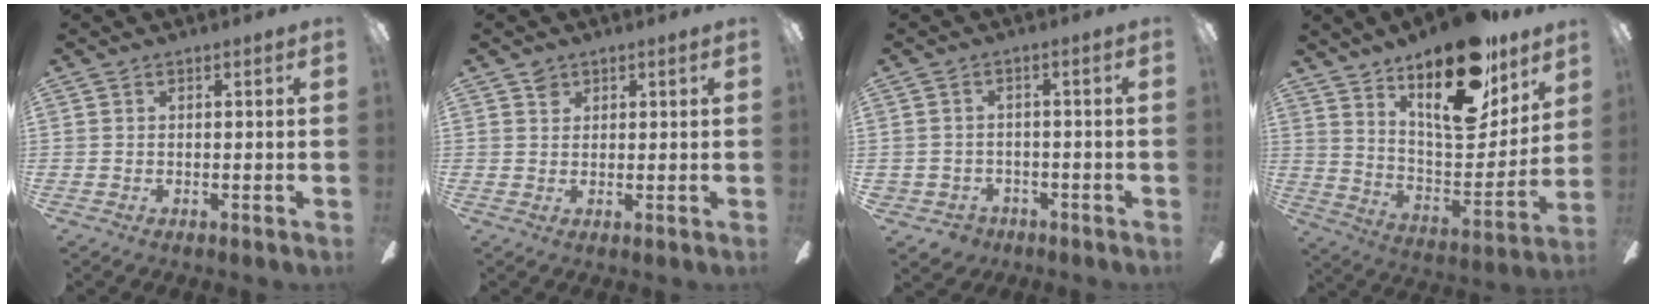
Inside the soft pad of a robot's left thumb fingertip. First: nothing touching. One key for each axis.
{"total": 2.1, "fx": 1.4, "fy": 1.4, "fz": 0.5, "tx": -0.003, "ty": -0.002, "tz": 0.026}
{"total": 2.8, "fx": -0.9, "fy": 2.6, "fz": 0.1, "tx": -0.015, "ty": 0.002, "tz": -0.020}
{"total": 22.8, "fx": 15.6, "fy": 9.2, "fz": 13.9, "tx": -0.198, "ty": -0.101, "tz": 0.265}